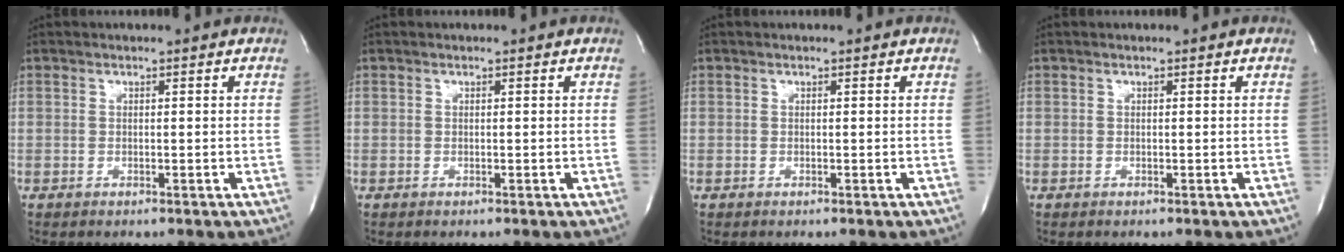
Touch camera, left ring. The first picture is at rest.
{"total": 0.0}
{"total": 0.0}
{"total": 0.0}